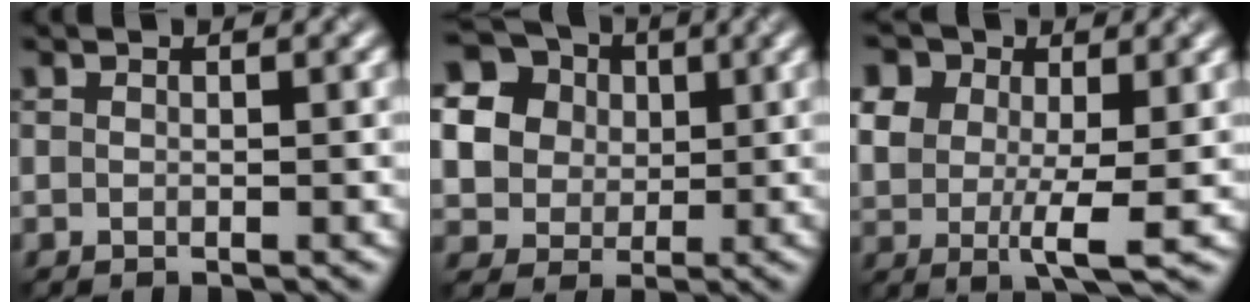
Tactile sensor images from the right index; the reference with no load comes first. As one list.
[{"total": 14.6, "force": [4.4, 12.9, 5.2], "torque": [-0.175, 0.035, 0.082]}, {"total": 5.7, "force": [1.7, 3.4, 4.3], "torque": [-0.110, 0.004, 0.038]}]